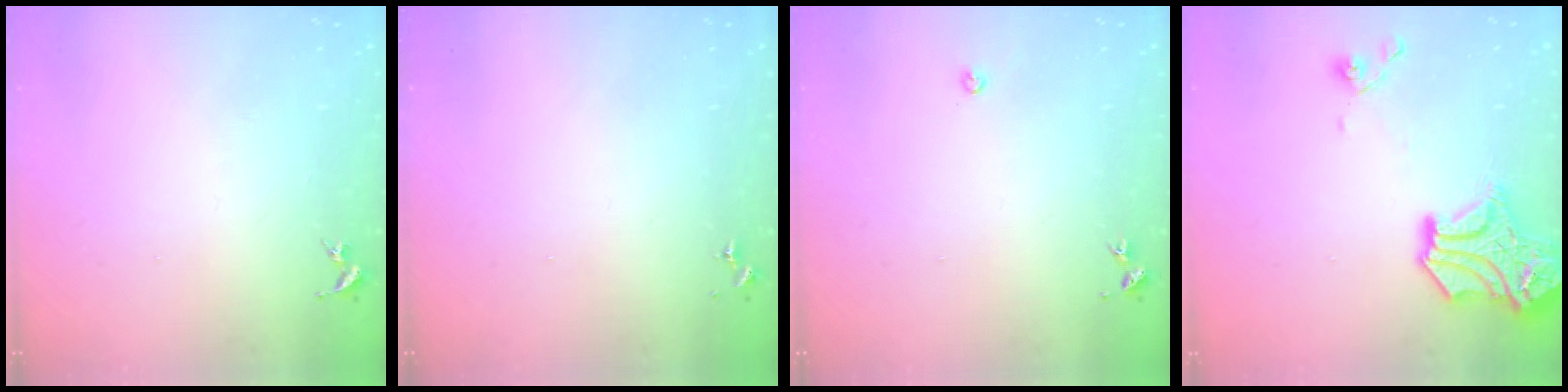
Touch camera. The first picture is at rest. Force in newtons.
{"total": 0.0}
{"total": 2.2, "press": 2.2, "slide": 0.3}
{"total": 17.1, "press": 17.0, "slide": 1.5}